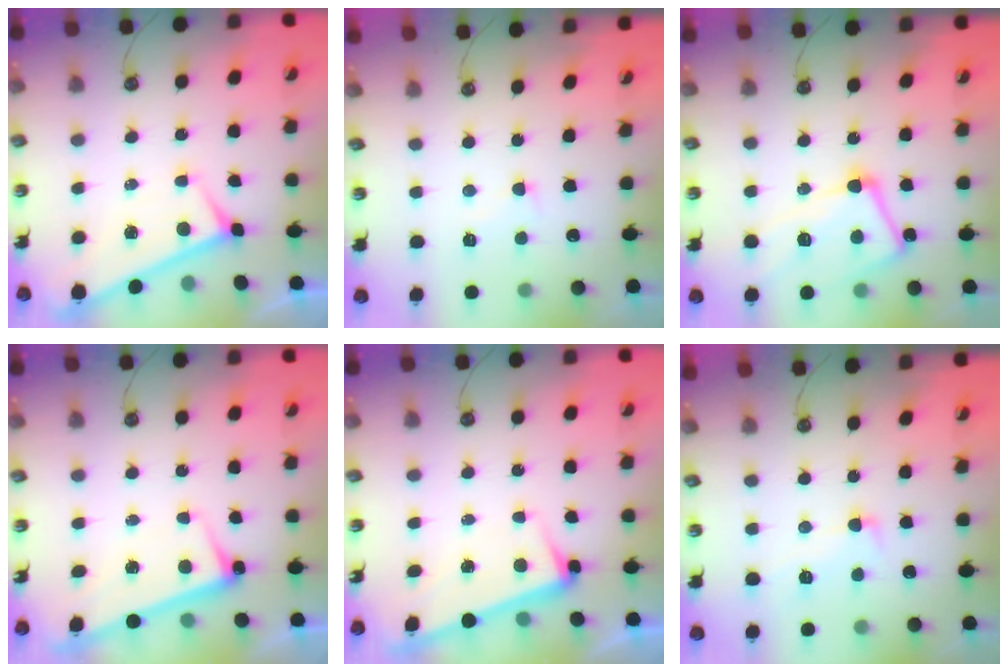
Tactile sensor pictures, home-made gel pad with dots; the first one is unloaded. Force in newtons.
{"total": 2.0, "press": 1.9, "slide": 0.6}
{"total": 10.4, "press": 10.3, "slide": 1.3}
{"total": 2.5, "press": 2.4, "slide": 0.5}
{"total": 3.3, "press": 3.1, "slide": 1.1}
{"total": 1.4, "press": 1.0, "slide": 1.0}